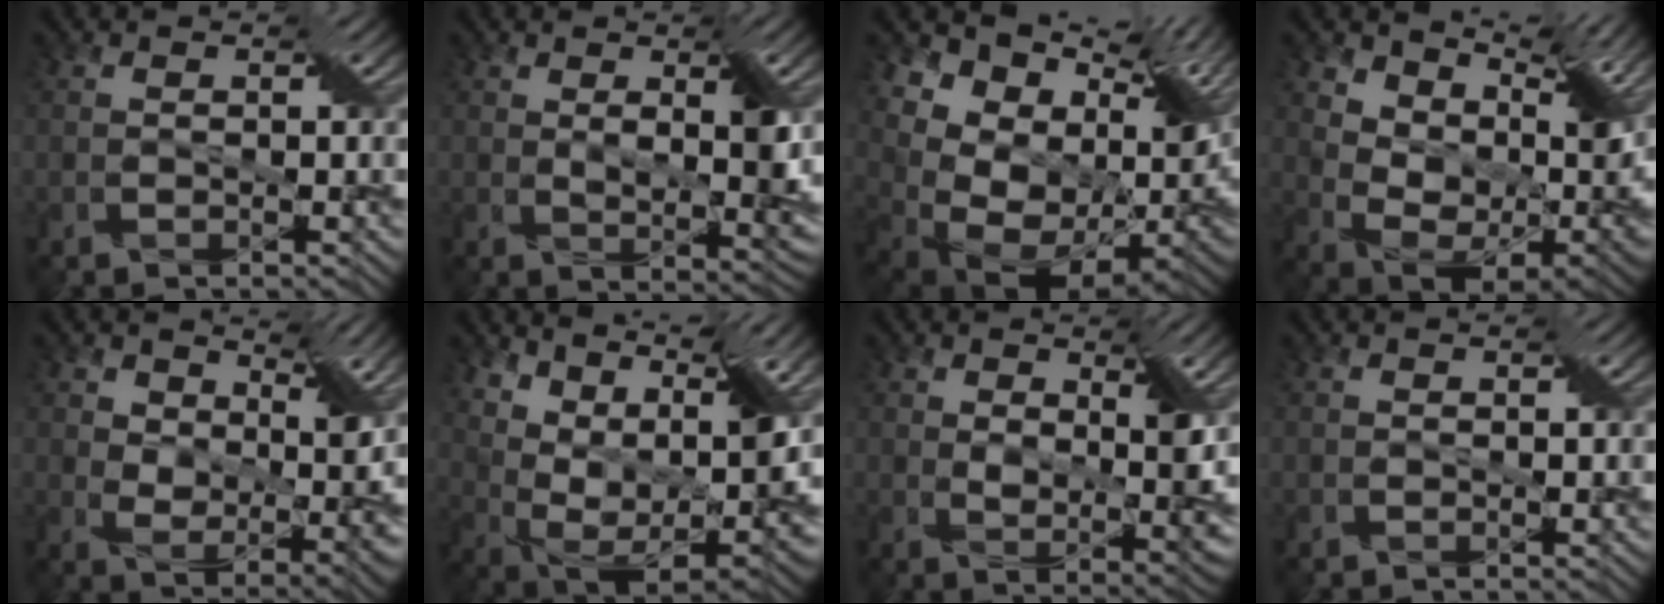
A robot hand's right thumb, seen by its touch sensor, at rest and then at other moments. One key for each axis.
{"total": 4.0, "fx": 1.7, "fy": 0.9, "fz": 3.6, "tx": -0.061, "ty": -0.005, "tz": 0.034}
{"total": 16.6, "fx": 5.9, "fy": 10.7, "fz": 11.2, "tx": -0.173, "ty": 0.007, "tz": 0.137}
{"total": 13.3, "fx": 9.2, "fy": 6.6, "fz": 7.1, "tx": -0.140, "ty": 0.009, "tz": 0.145}
{"total": 6.6, "fx": 3.6, "fy": 3.3, "fz": 4.3, "tx": -0.081, "ty": -0.008, "tz": 0.068}
{"total": 13.8, "fx": 7.8, "fy": 5.7, "fz": 9.8, "tx": -0.200, "ty": 0.024, "tz": 0.128}
{"total": 4.9, "fx": 1.7, "fy": 1.6, "fz": 4.4, "tx": -0.073, "ty": -0.005, "tz": 0.033}
{"total": 0.0}